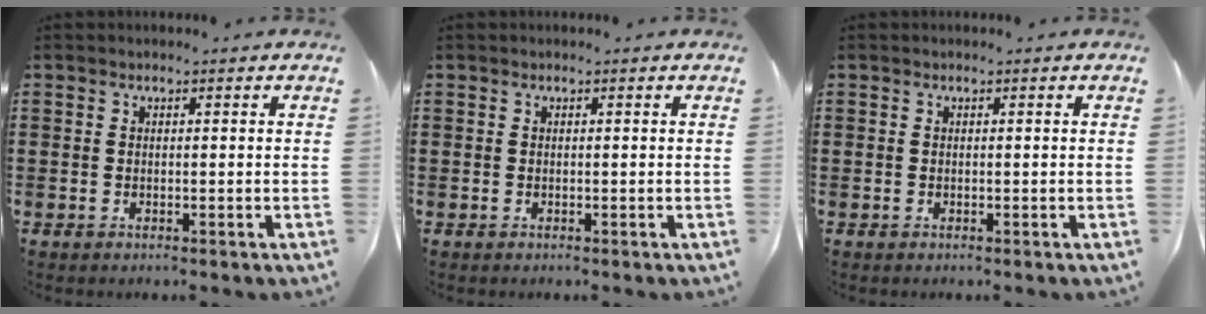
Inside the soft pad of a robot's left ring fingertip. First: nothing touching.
{"total": 0.0}
{"total": 0.0}